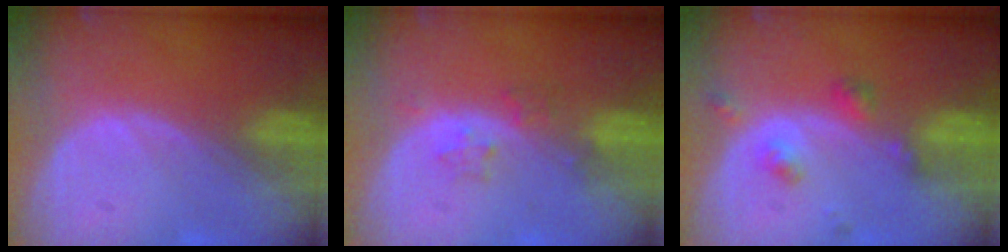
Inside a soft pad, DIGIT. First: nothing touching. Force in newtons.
{"total": 2.6, "press": 2.6, "slide": 0.2}
{"total": 4.5, "press": 4.0, "slide": 1.9}